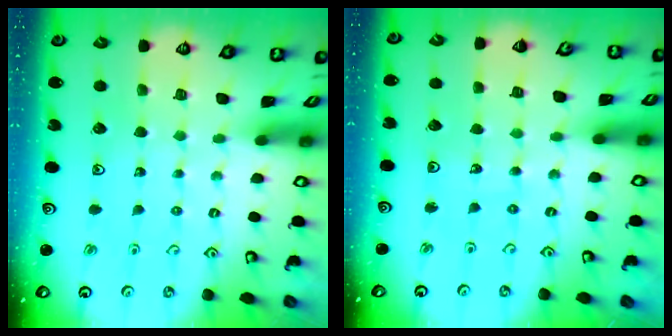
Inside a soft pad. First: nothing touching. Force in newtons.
{"total": 4.3, "press": 4.3, "slide": 0.5}